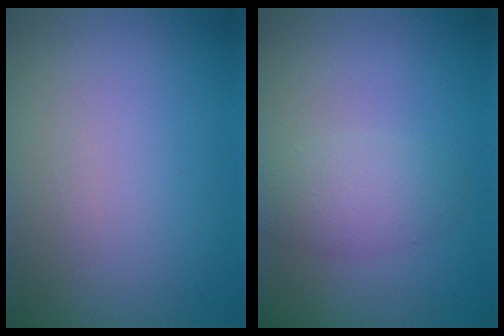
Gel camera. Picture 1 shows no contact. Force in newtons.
{"total": 2.8, "press": 2.8, "slide": 0.2}